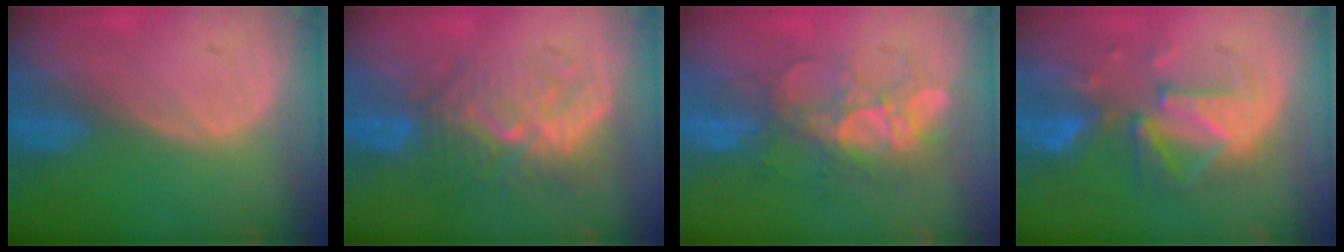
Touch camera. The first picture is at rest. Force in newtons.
{"total": 8.7, "press": 8.2, "slide": 2.9}
{"total": 8.4, "press": 8.1, "slide": 2.2}
{"total": 10.0, "press": 8.9, "slide": 4.5}